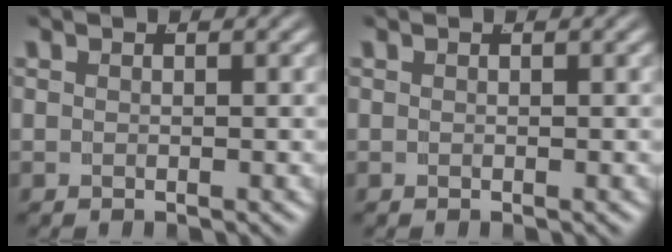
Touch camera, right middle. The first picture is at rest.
{"total": 0.0}